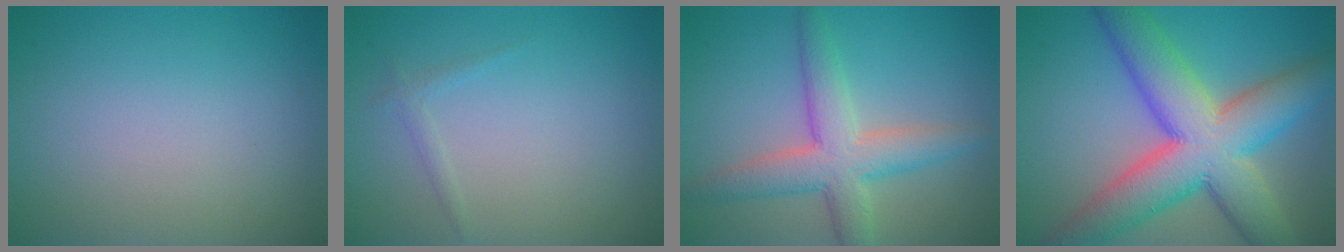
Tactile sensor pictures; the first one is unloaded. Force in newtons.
{"total": 0.9, "press": 0.9, "slide": 0.1}
{"total": 5.6, "press": 5.5, "slide": 0.3}
{"total": 11.8, "press": 11.8, "slide": 0.3}